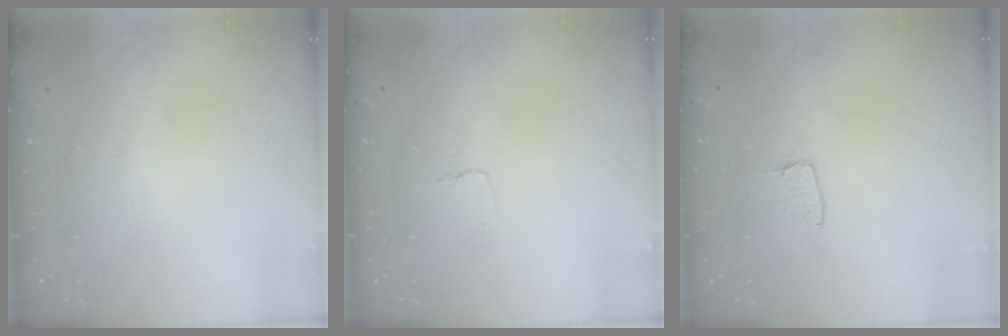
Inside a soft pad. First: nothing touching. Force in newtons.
{"total": 3.4, "press": 3.4, "slide": 0.3}
{"total": 3.8, "press": 3.8, "slide": 0.3}